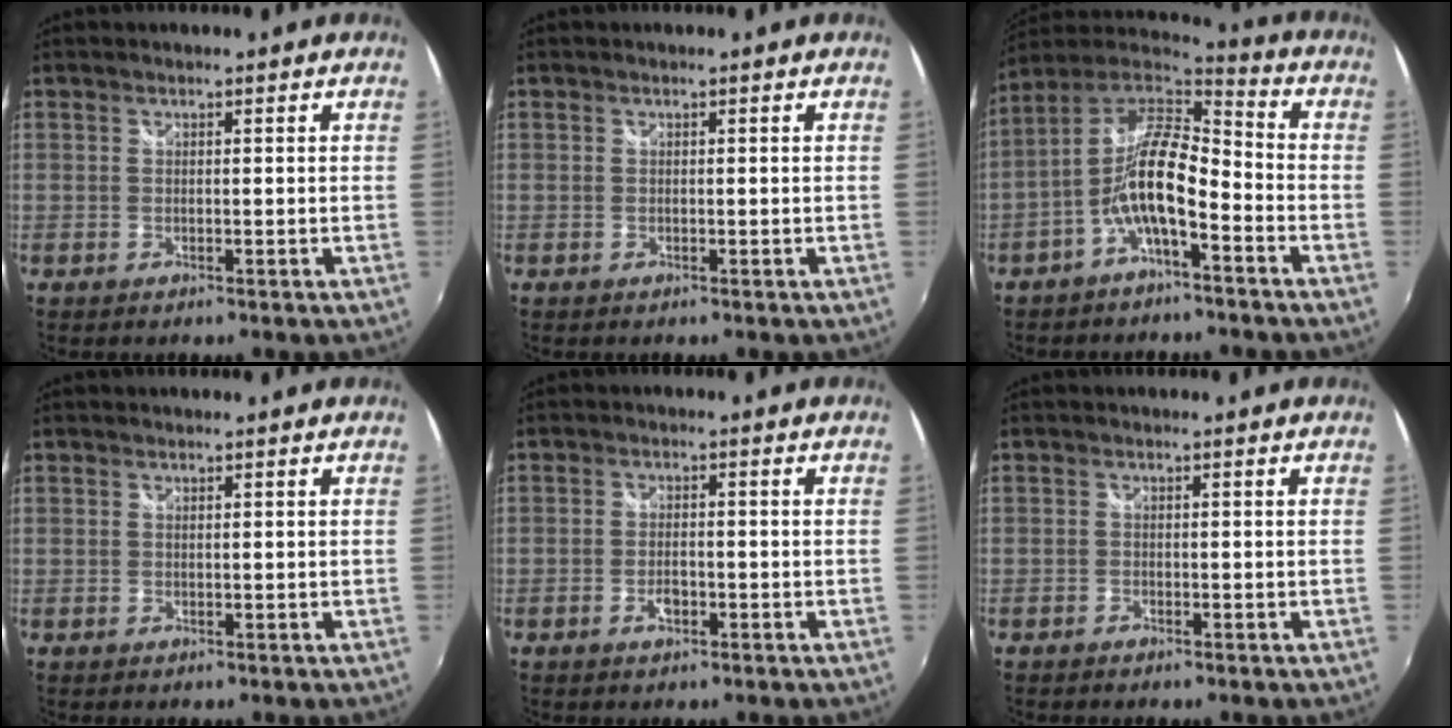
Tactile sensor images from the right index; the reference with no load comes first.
{"total": 0.0}
{"total": 12.6, "force": [-4.9, 4.2, 10.9], "torque": [-0.223, 0.010, -0.093]}
{"total": 0.6, "force": [0.2, 0.6, 0.0], "torque": [0.003, 0.001, 0.002]}
{"total": 2.9, "force": [-1.3, 1.5, 2.1], "torque": [-0.041, -0.001, -0.024]}
{"total": 0.9, "force": [-0.7, 0.4, 0.2], "torque": [-0.007, -0.003, -0.015]}